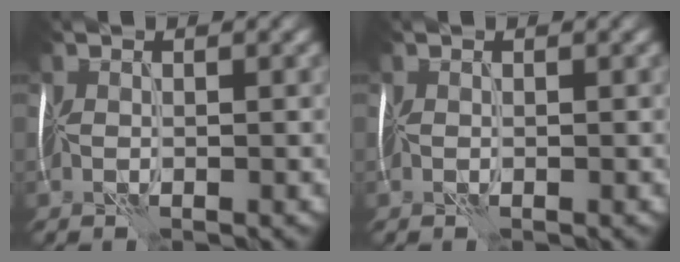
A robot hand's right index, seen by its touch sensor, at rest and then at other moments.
{"total": 0.0}